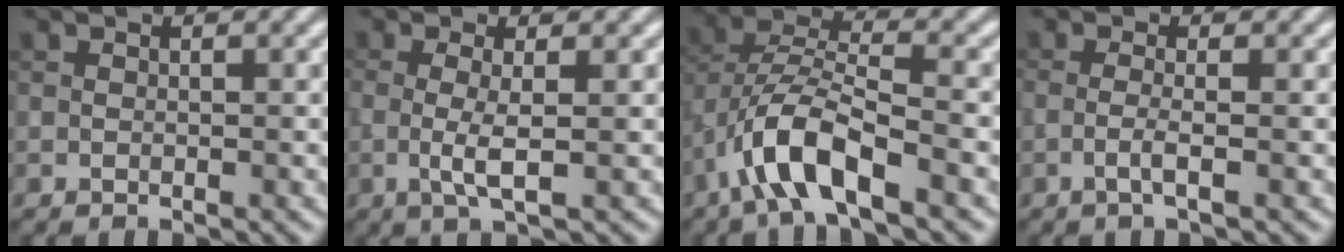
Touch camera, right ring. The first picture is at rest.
{"total": 2.6, "force": [-0.2, 0.4, 2.6], "torque": [-0.054, -0.006, -0.005]}
{"total": 6.5, "force": [-3.4, 2.3, 5.1], "torque": [-0.100, 0.005, -0.069]}
{"total": 1.7, "force": [-0.4, 0.4, 1.6], "torque": [-0.029, -0.002, -0.013]}